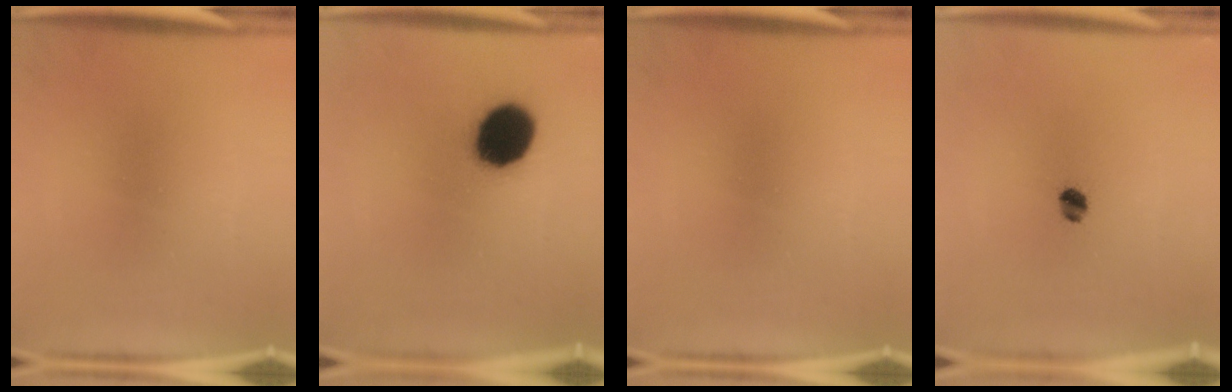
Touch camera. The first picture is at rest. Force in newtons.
{"total": 14.8}
{"total": 0.0}
{"total": 3.0}